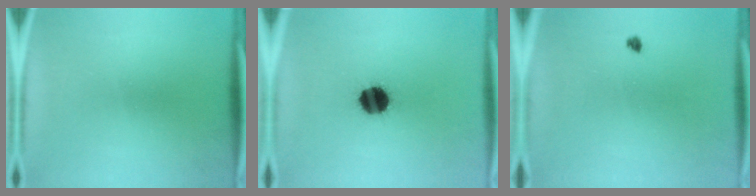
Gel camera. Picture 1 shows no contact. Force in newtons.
{"total": 11.0}
{"total": 1.0}